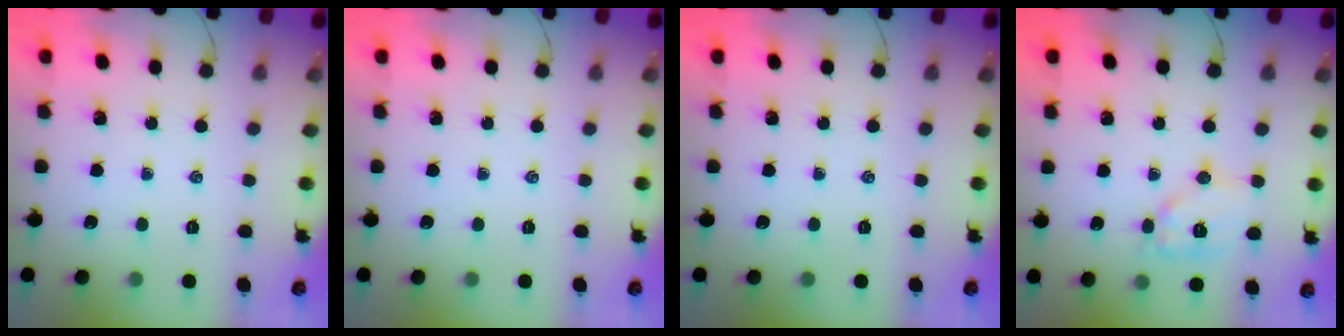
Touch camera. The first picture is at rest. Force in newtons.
{"total": 0.0}
{"total": 0.0}
{"total": 10.7, "press": 10.7, "slide": 0.4}